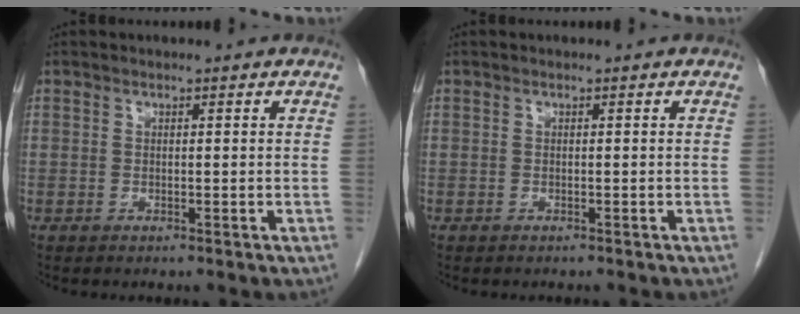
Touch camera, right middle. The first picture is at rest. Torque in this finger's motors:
{"motor_torque": [0.06, -0.02, -0.02, 0.00]}